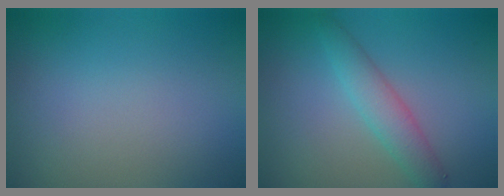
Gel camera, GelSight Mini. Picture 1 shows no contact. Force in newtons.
{"total": 2.8, "press": 2.8, "slide": 0.1}